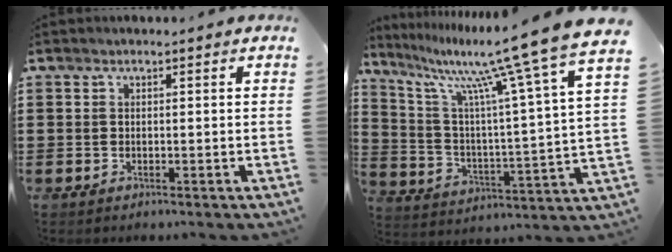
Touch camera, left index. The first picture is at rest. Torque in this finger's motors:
{"motor_torque": [0.71, -0.08, 1.00, 0.21]}